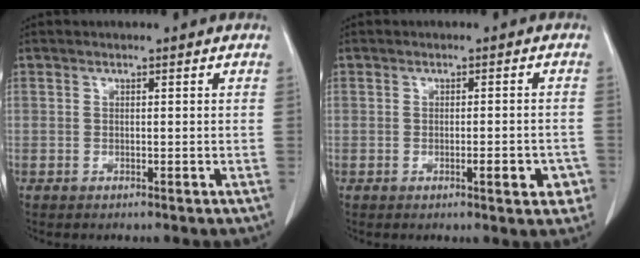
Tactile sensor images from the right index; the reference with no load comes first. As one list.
[{"total": 4.2, "force": [-1.6, 1.1, 3.8], "torque": [-0.045, -0.001, -0.018]}]